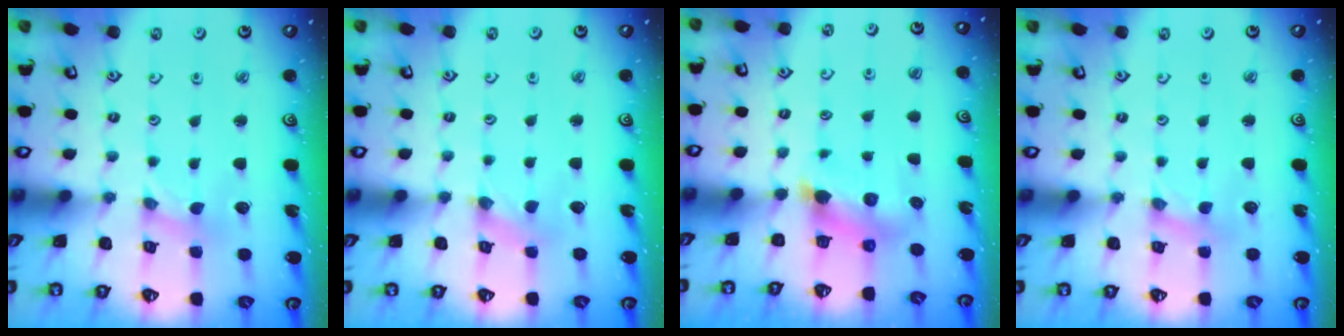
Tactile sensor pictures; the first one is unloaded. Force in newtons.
{"total": 0.0}
{"total": 7.2, "press": 7.2, "slide": 0.6}
{"total": 0.6, "press": 0.6, "slide": 0.1}